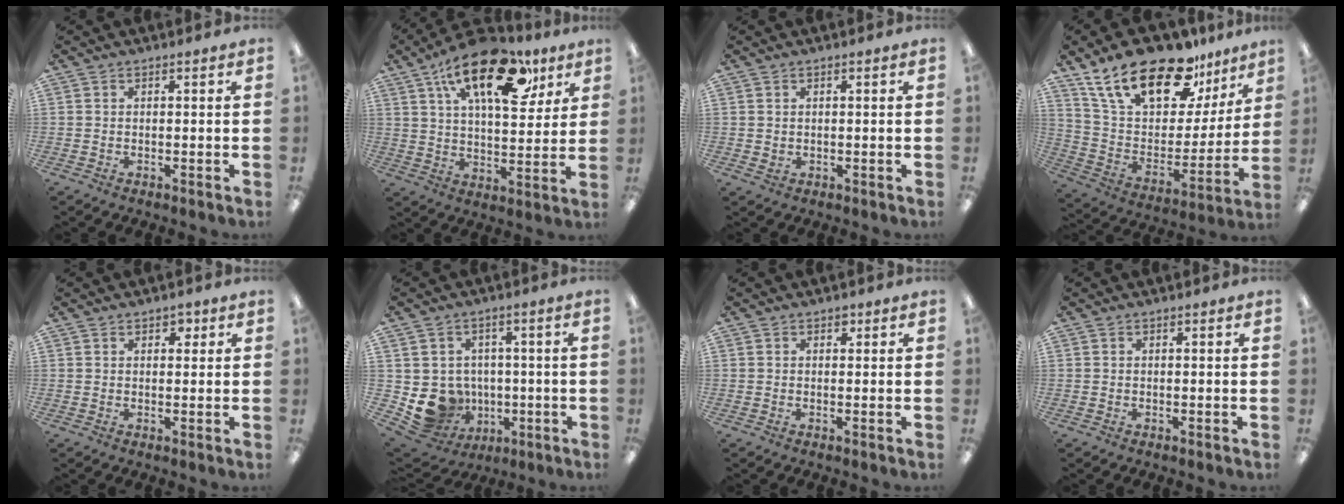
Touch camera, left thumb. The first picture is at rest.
{"total": 22.0, "force": [12.0, 10.0, 15.5], "torque": [-0.241, -0.044, 0.198]}
{"total": 1.1, "force": [0.2, 1.0, 0.4], "torque": [0.001, 0.001, 0.000]}
{"total": 24.1, "force": [17.0, 10.5, 13.6], "torque": [-0.234, -0.107, 0.299]}
{"total": 2.1, "force": [1.1, 1.4, 1.1], "torque": [-0.008, -0.002, 0.016]}
{"total": 10.0, "force": [-2.0, 9.4, 2.8], "torque": [-0.063, 0.003, -0.022]}
{"total": 1.3, "force": [0.7, 0.9, 0.6], "torque": [-0.004, 0.000, 0.010]}
{"total": 0.0}